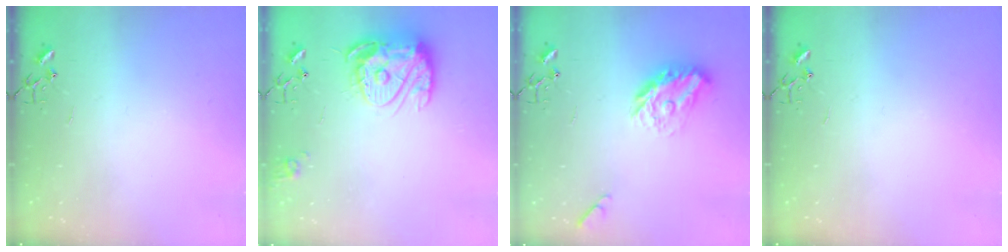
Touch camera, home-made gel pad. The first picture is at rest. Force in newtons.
{"total": 15.4, "press": 15.3, "slide": 1.3}
{"total": 13.5, "press": 13.4, "slide": 0.7}
{"total": 0.0}